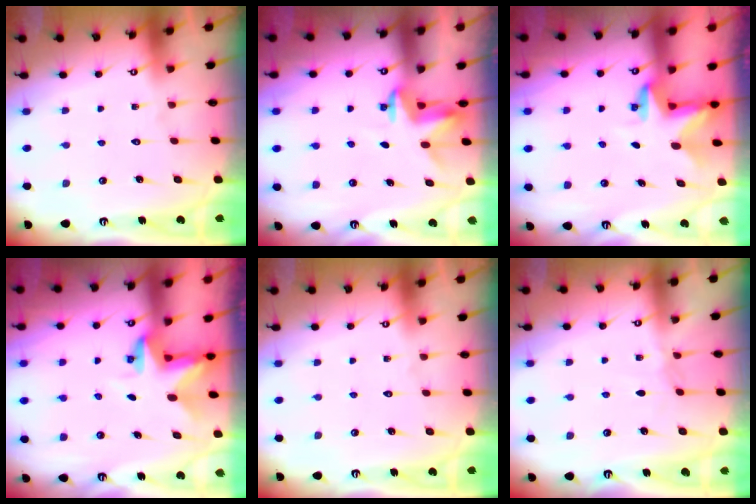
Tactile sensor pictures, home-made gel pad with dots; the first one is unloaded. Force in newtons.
{"total": 3.2, "press": 3.2, "slide": 0.2}
{"total": 2.9, "press": 2.9, "slide": 0.2}
{"total": 2.9, "press": 2.9, "slide": 0.2}
{"total": 0.0}
{"total": 3.5, "press": 3.4, "slide": 0.5}